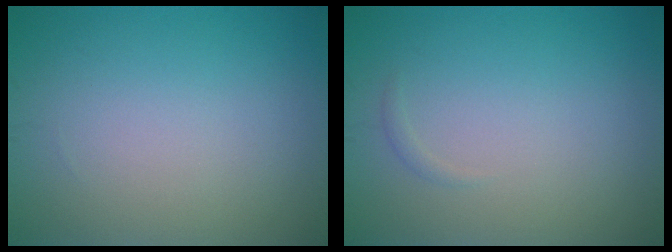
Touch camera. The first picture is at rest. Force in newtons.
{"total": 0.5, "press": 0.5, "slide": 0.0}